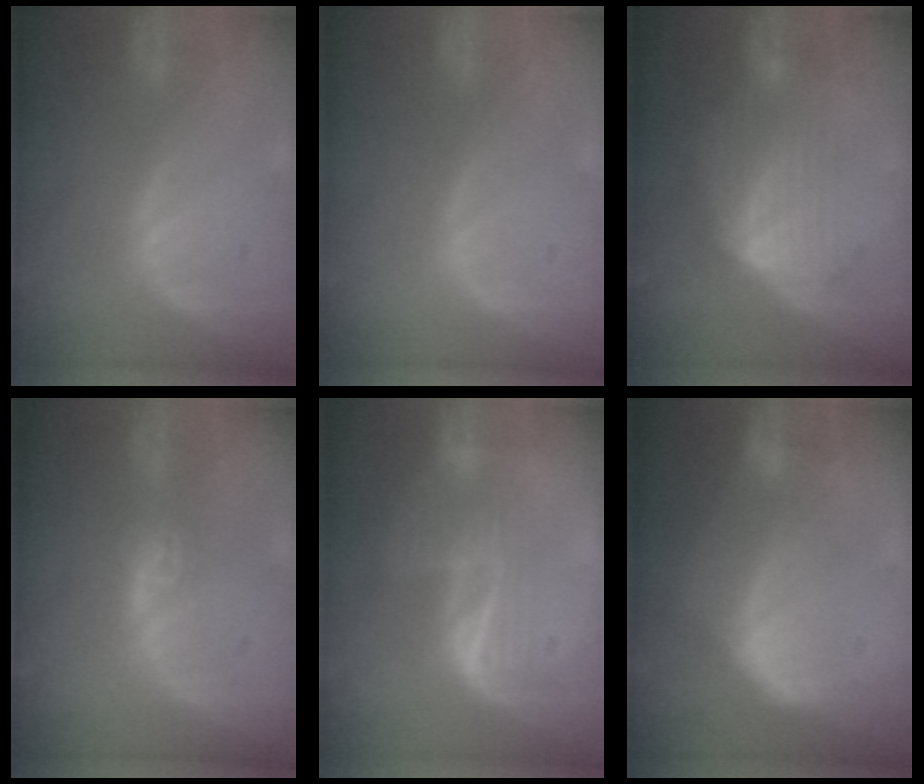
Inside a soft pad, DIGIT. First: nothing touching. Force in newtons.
{"total": 0.0}
{"total": 7.3, "press": 6.6, "slide": 3.2}
{"total": 4.5, "press": 3.9, "slide": 2.3}
{"total": 6.9, "press": 5.6, "slide": 4.0}
{"total": 7.4, "press": 6.4, "slide": 3.8}